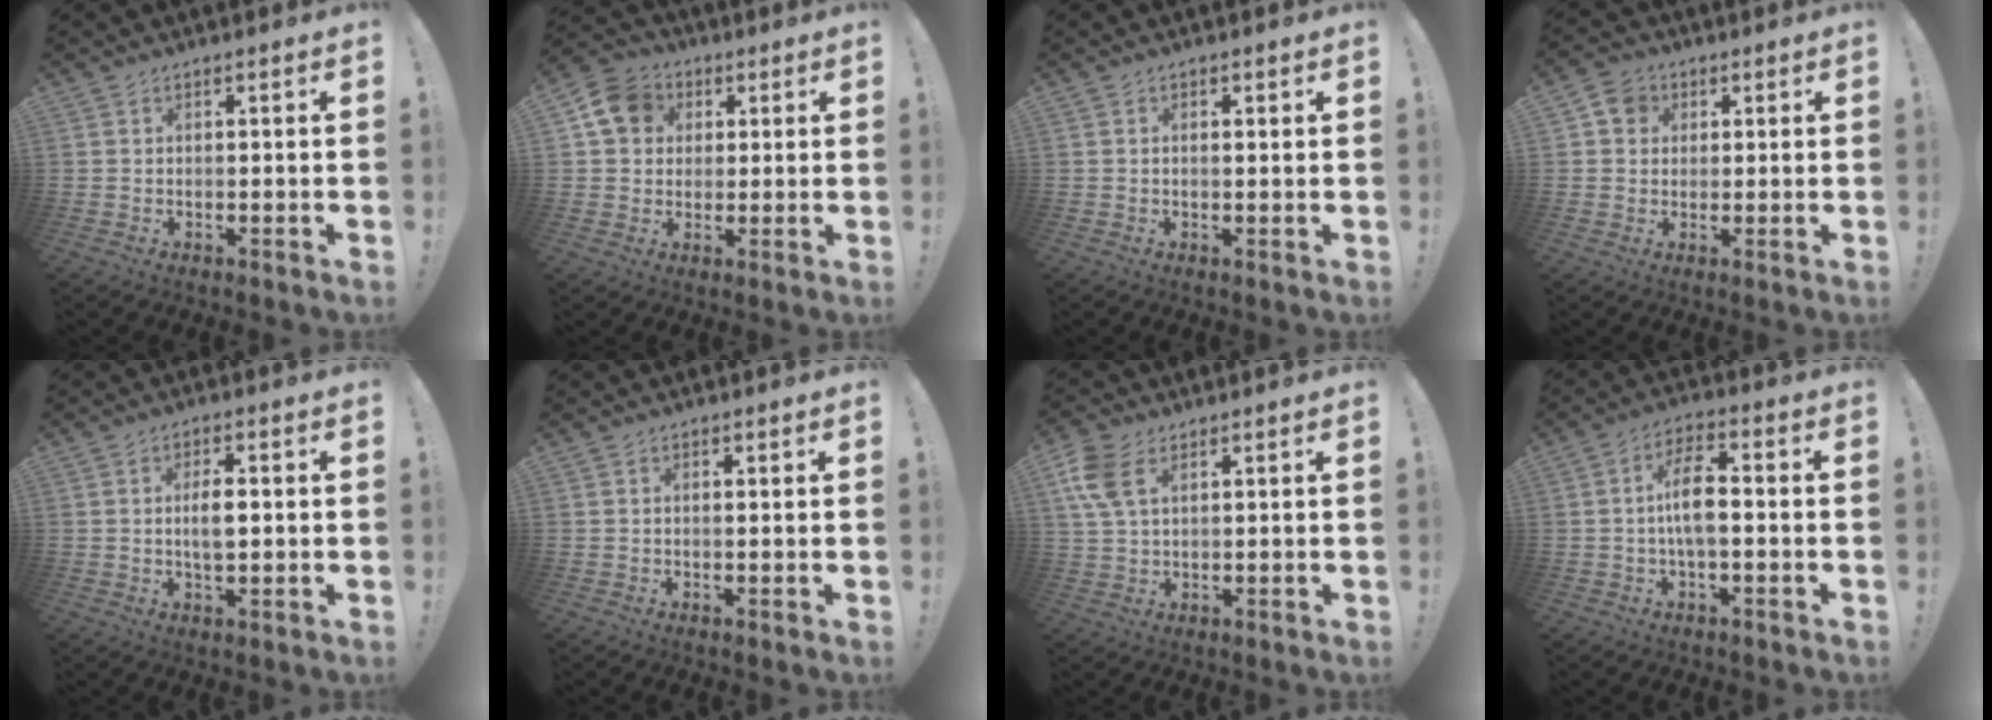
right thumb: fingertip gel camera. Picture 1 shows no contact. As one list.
[{"total": 11.0, "force": [3.5, 9.3, 4.8], "torque": [-0.069, 0.000, 0.072]}, {"total": 0.9, "force": [0.4, 0.5, 0.6], "torque": [0.003, -0.005, 0.003]}, {"total": 5.8, "force": [1.8, 5.1, 2.0], "torque": [-0.029, 0.000, 0.035]}, {"total": 5.6, "force": [0.1, 2.4, 5.0], "torque": [-0.093, -0.001, -0.006]}, {"total": 0.5, "force": [0.1, 0.2, 0.4], "torque": [0.008, -0.005, -0.001]}, {"total": 8.9, "force": [3.6, 5.2, 6.2], "torque": [-0.137, 0.000, 0.070]}, {"total": 9.3, "force": [-0.5, 3.7, 8.6], "torque": [-0.159, 0.006, -0.012]}]